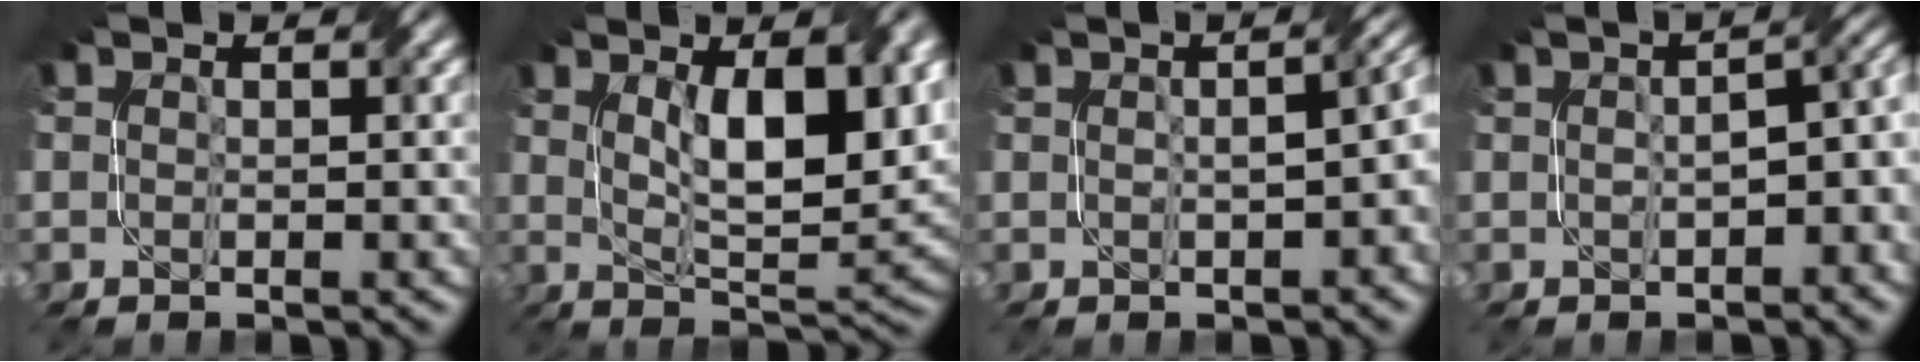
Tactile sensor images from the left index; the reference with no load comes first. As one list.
[{"total": 9.7, "force": [3.1, 3.4, 8.6], "torque": [-0.133, -0.001, 0.063]}, {"total": 6.3, "force": [-0.1, 3.1, 5.5], "torque": [-0.045, 0.005, 0.010]}, {"total": 5.6, "force": [-0.5, 2.7, 4.9], "torque": [-0.052, 0.008, 0.003]}]